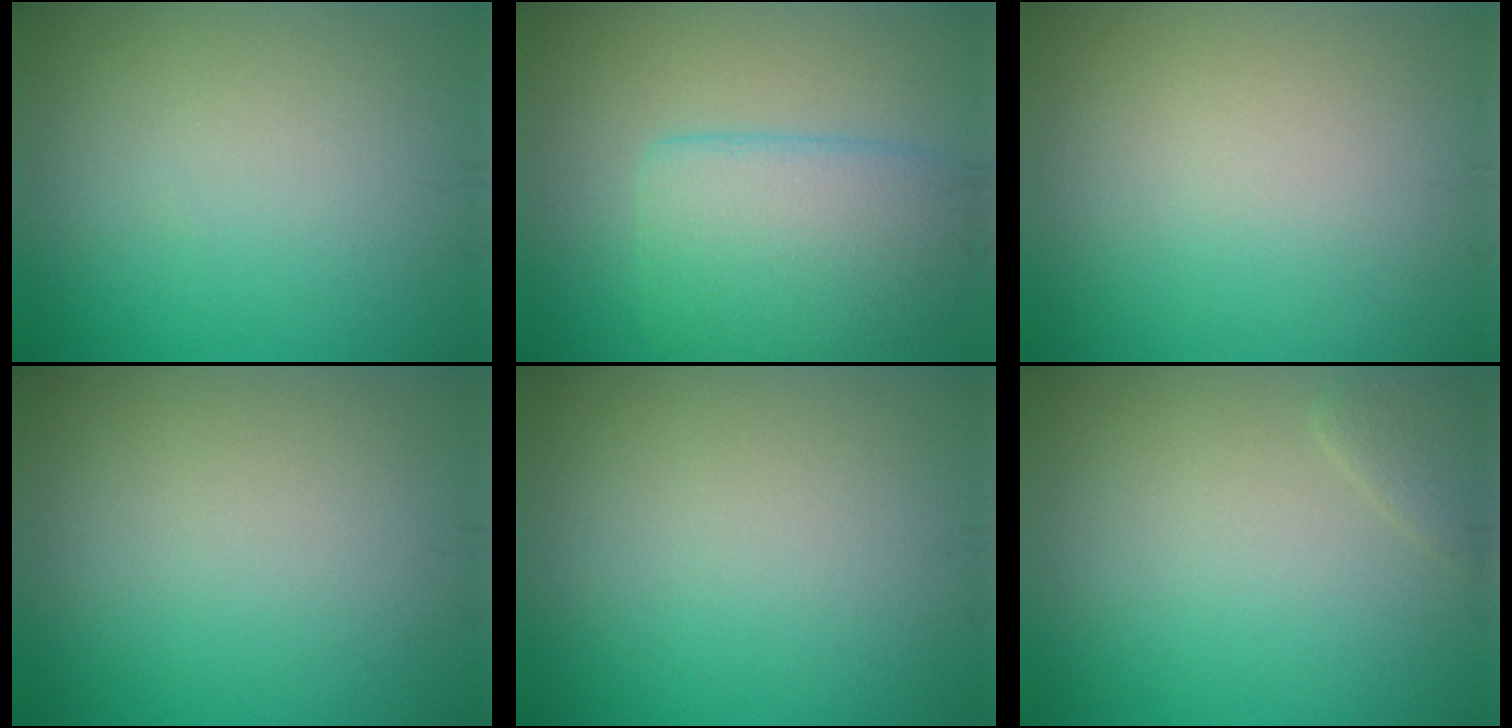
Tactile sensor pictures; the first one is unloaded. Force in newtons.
{"total": 6.3, "press": 6.3, "slide": 0.3}
{"total": 0.0}
{"total": 0.0}
{"total": 0.0}
{"total": 1.3, "press": 1.3, "slide": 0.2}